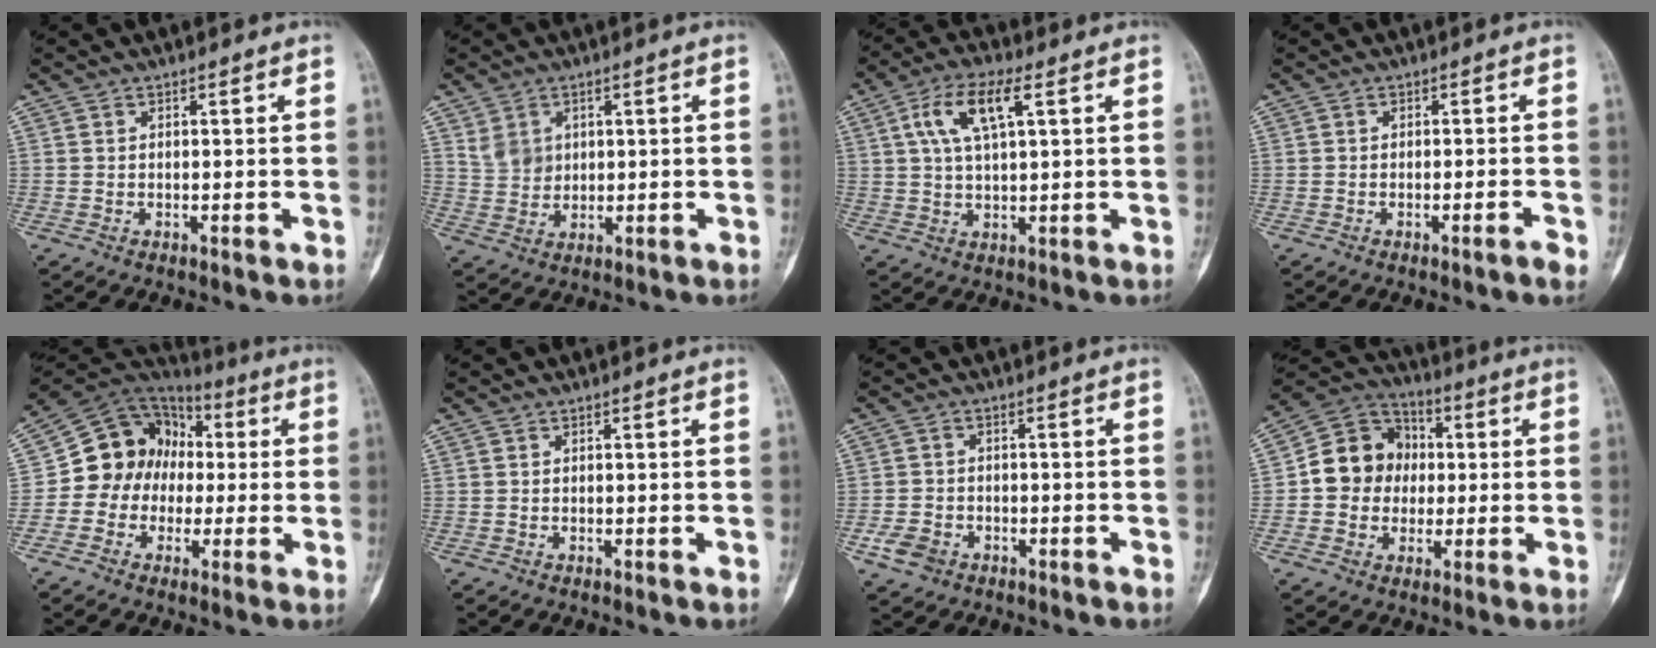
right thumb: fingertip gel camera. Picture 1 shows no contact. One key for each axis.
{"total": 4.7, "fx": 1.8, "fy": 3.8, "fz": 2.1, "tx": -0.022, "ty": -0.007, "tz": 0.043}
{"total": 9.2, "fx": 3.2, "fy": 3.2, "fz": 8.0, "tx": -0.163, "ty": 0.011, "tz": 0.061}
{"total": 2.0, "fx": -1.2, "fy": 0.0, "fz": 1.7, "tx": -0.029, "ty": 0.003, "tz": -0.018}
{"total": 14.1, "fx": -0.3, "fy": 12.3, "fz": 6.9, "tx": -0.076, "ty": 0.041, "tz": -0.012}
{"total": 0.0}
{"total": 4.2, "fx": -2.1, "fy": 3.1, "fz": 1.9, "tx": -0.033, "ty": 0.013, "tz": -0.033}
{"total": 12.4, "fx": 0.1, "fy": 11.1, "fz": 5.4, "tx": -0.049, "ty": 0.027, "tz": -0.007}